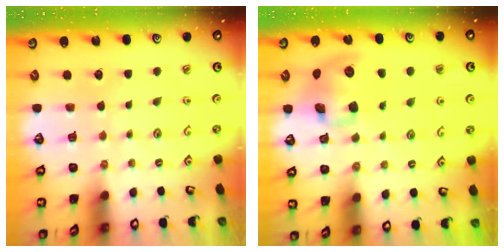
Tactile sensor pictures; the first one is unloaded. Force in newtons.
{"total": 11.7, "press": 11.6, "slide": 1.8}